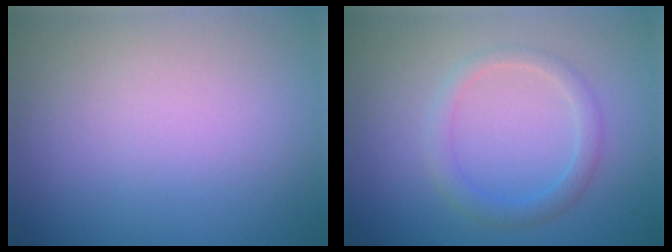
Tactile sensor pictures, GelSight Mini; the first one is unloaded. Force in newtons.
{"total": 2.0, "press": 1.9, "slide": 0.1}